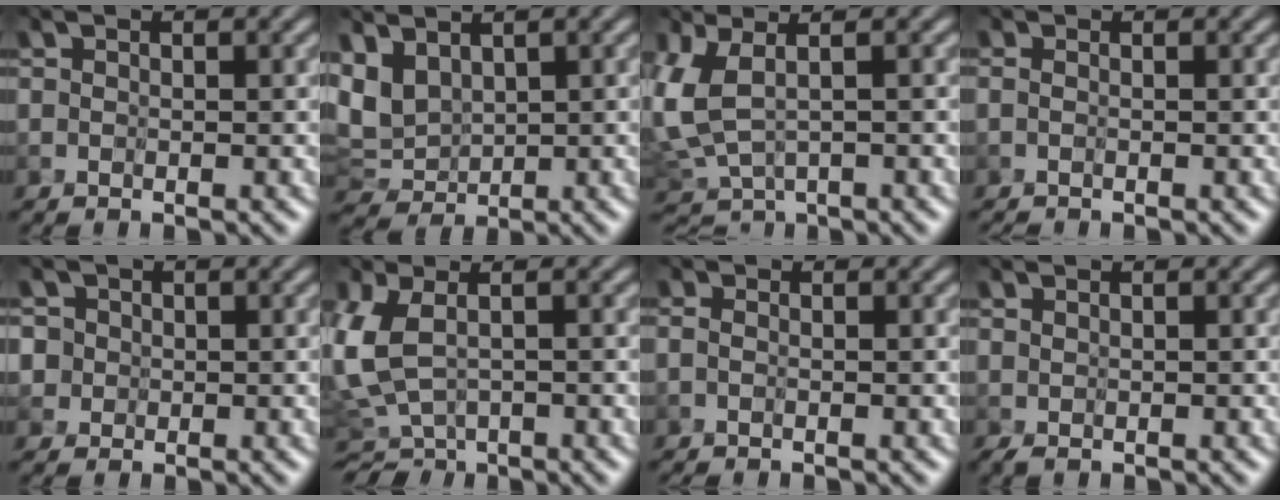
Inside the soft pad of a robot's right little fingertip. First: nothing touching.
{"total": 5.1, "force": [1.5, 3.2, 3.6], "torque": [-0.113, -0.007, 0.044]}
{"total": 4.0, "force": [0.4, 1.5, 3.7], "torque": [-0.129, -0.007, 0.016]}
{"total": 1.0, "force": [-0.9, -0.4, 0.0], "torque": [-0.004, -0.001, -0.014]}
{"total": 3.6, "force": [0.2, 3.5, 0.8], "torque": [-0.019, 0.020, -0.028]}
{"total": 5.6, "force": [-0.3, 3.3, 4.5], "torque": [-0.152, -0.017, 0.009]}
{"total": 0.7, "force": [-0.5, -0.5, 0.0], "torque": [0.004, 0.002, -0.008]}
{"total": 0.9, "force": [0.2, 0.3, 0.9], "torque": [-0.023, 0.000, 0.004]}